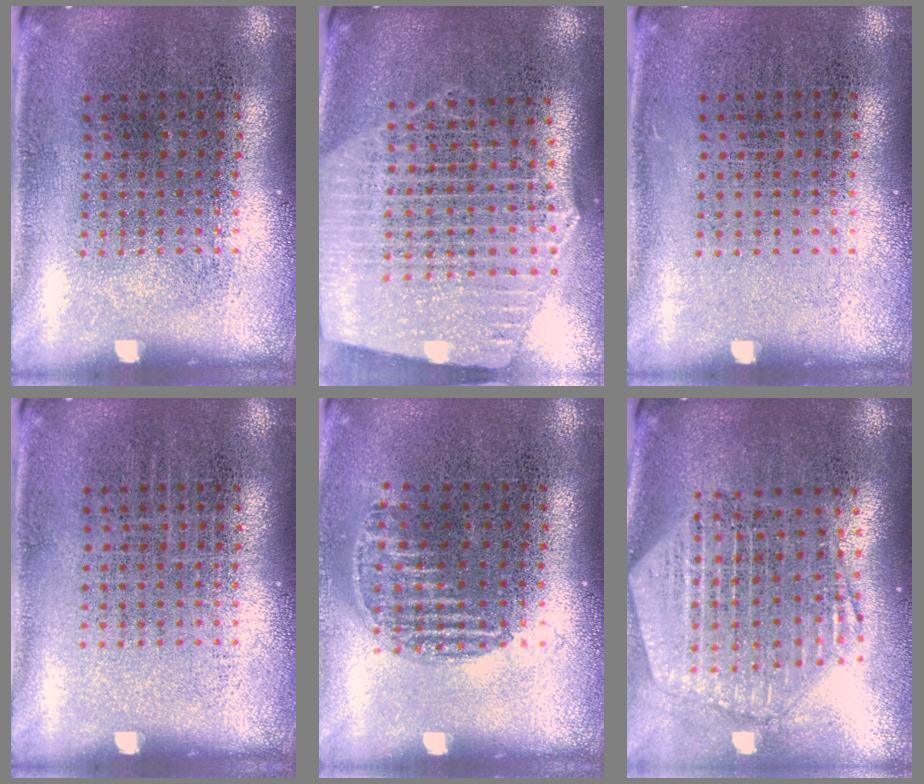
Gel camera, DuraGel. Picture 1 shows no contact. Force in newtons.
{"total": 2.7, "press": 2.3, "slide": 1.4}
{"total": 0.0}
{"total": 0.0}
{"total": 0.9, "press": 0.8, "slide": 0.5}
{"total": 2.4, "press": 2.1, "slide": 1.2}